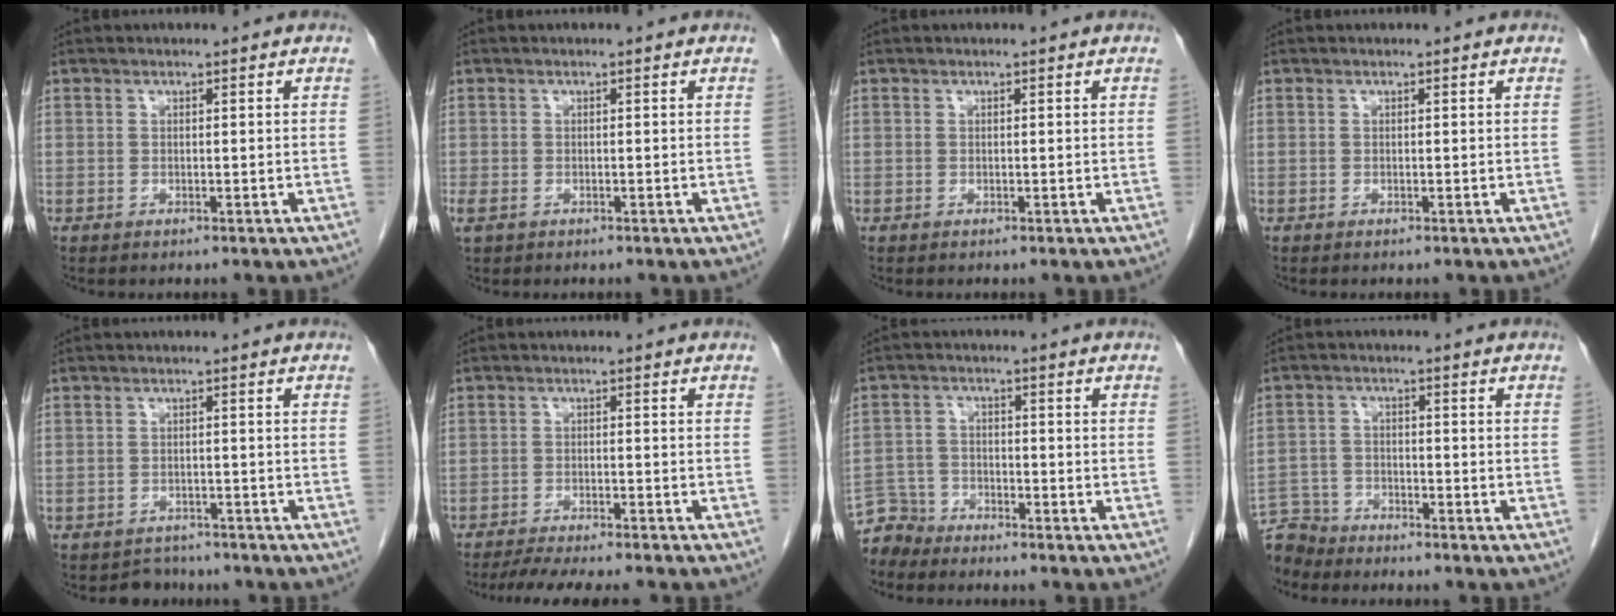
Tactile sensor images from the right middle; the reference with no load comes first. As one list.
[{"total": 1.7, "force": [-0.7, 1.1, 1.1], "torque": [-0.029, -0.004, -0.005]}, {"total": 0.0}, {"total": 0.0}, {"total": 3.0, "force": [-2.6, 1.3, -0.5], "torque": [0.002, 0.004, -0.040]}, {"total": 9.9, "force": [-8.9, 0.7, 4.5], "torque": [-0.061, -0.012, -0.129]}, {"total": 4.3, "force": [-4.0, 1.1, -0.8], "torque": [0.015, -0.004, -0.079]}, {"total": 6.3, "force": [-6.1, 1.8, -0.3], "torque": [0.009, -0.002, -0.116]}]